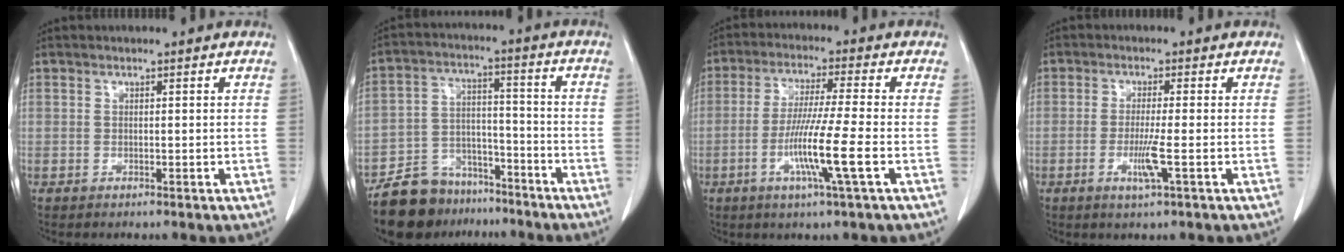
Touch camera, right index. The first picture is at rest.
{"total": 11.9, "force": [-9.7, 6.2, 3.0], "torque": [-0.057, 0.027, -0.162]}
{"total": 9.5, "force": [-3.0, -1.1, 8.9], "torque": [-0.171, -0.017, -0.058]}
{"total": 4.1, "force": [-1.3, -0.3, 3.9], "torque": [-0.078, -0.009, -0.024]}